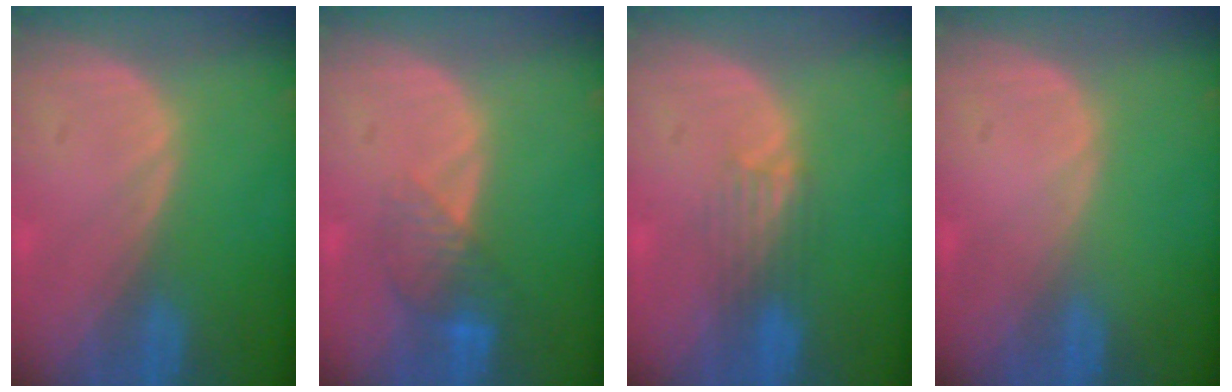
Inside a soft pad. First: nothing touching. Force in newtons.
{"total": 4.2, "press": 3.7, "slide": 1.9}
{"total": 3.3, "press": 3.1, "slide": 1.1}
{"total": 0.0}